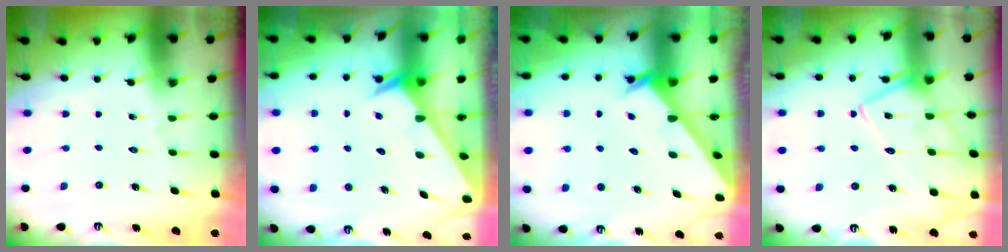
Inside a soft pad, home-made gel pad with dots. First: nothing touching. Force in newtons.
{"total": 2.6, "press": 2.6, "slide": 0.1}
{"total": 3.8, "press": 3.8, "slide": 0.3}
{"total": 13.2, "press": 13.2, "slide": 0.7}